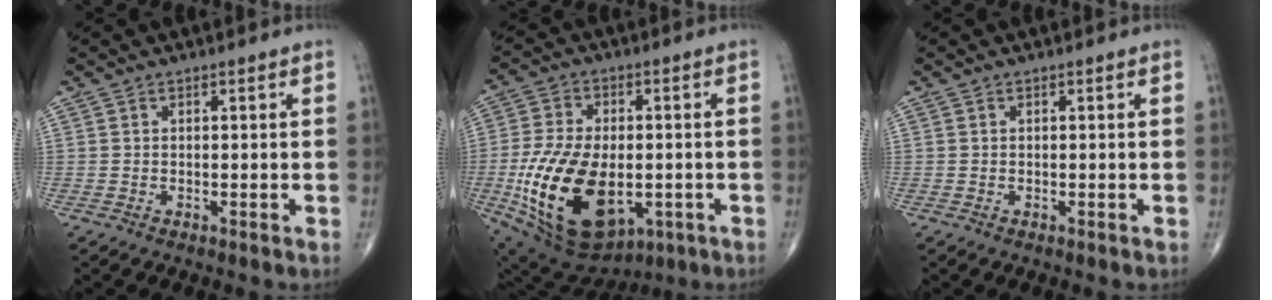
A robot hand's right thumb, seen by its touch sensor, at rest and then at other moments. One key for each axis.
{"total": 22.7, "fx": -4.9, "fy": 13.2, "fz": 17.9, "tx": -0.336, "ty": -0.008, "tz": -0.056}
{"total": 0.0}